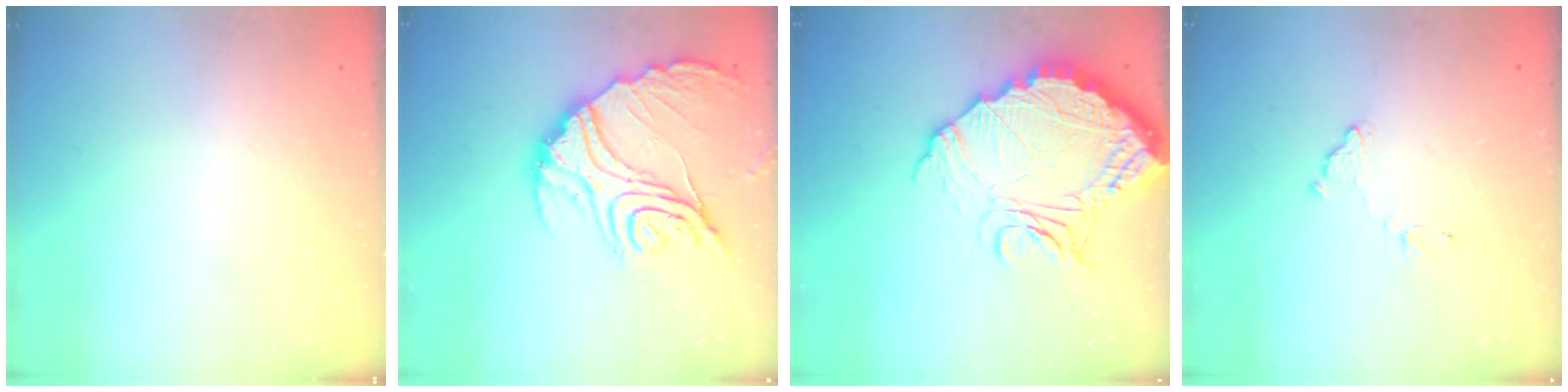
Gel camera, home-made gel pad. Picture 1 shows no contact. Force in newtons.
{"total": 20.8, "press": 20.7, "slide": 1.8}
{"total": 16.3, "press": 16.3, "slide": 1.2}
{"total": 8.6, "press": 8.6, "slide": 0.5}